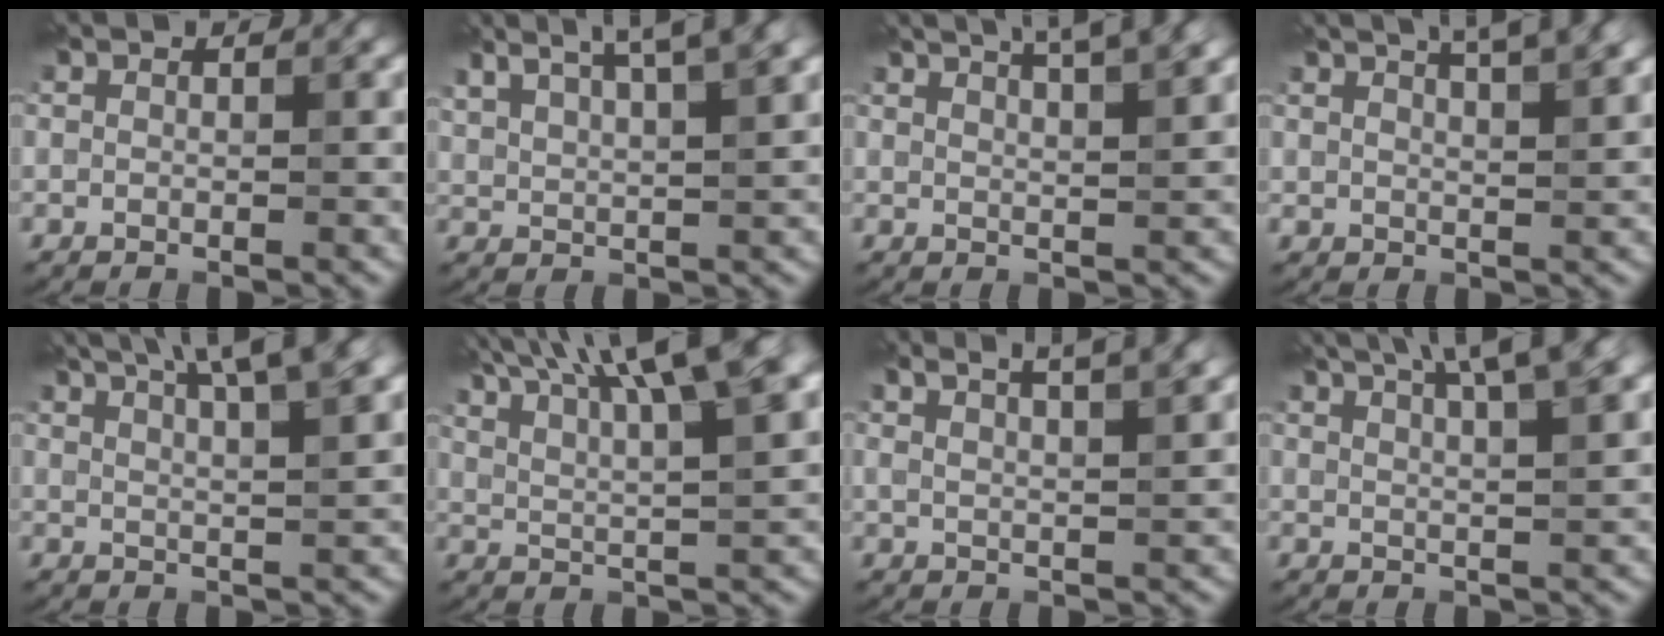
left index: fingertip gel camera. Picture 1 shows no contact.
{"total": 8.2, "force": [5.8, 2.2, 5.4], "torque": [-0.071, 0.034, 0.066]}
{"total": 7.6, "force": [5.2, 2.5, 5.0], "torque": [-0.037, 0.042, 0.041]}
{"total": 6.7, "force": [4.7, 2.4, 4.2], "torque": [-0.035, 0.037, 0.042]}
{"total": 10.4, "force": [6.6, 3.2, 7.4], "torque": [-0.079, 0.044, 0.059]}
{"total": 14.6, "force": [9.1, 4.3, 10.5], "torque": [-0.144, 0.049, 0.102]}
{"total": 8.0, "force": [5.1, 3.0, 5.4], "torque": [-0.045, 0.046, 0.042]}
{"total": 9.4, "force": [5.9, 2.8, 6.7], "torque": [-0.068, 0.043, 0.051]}